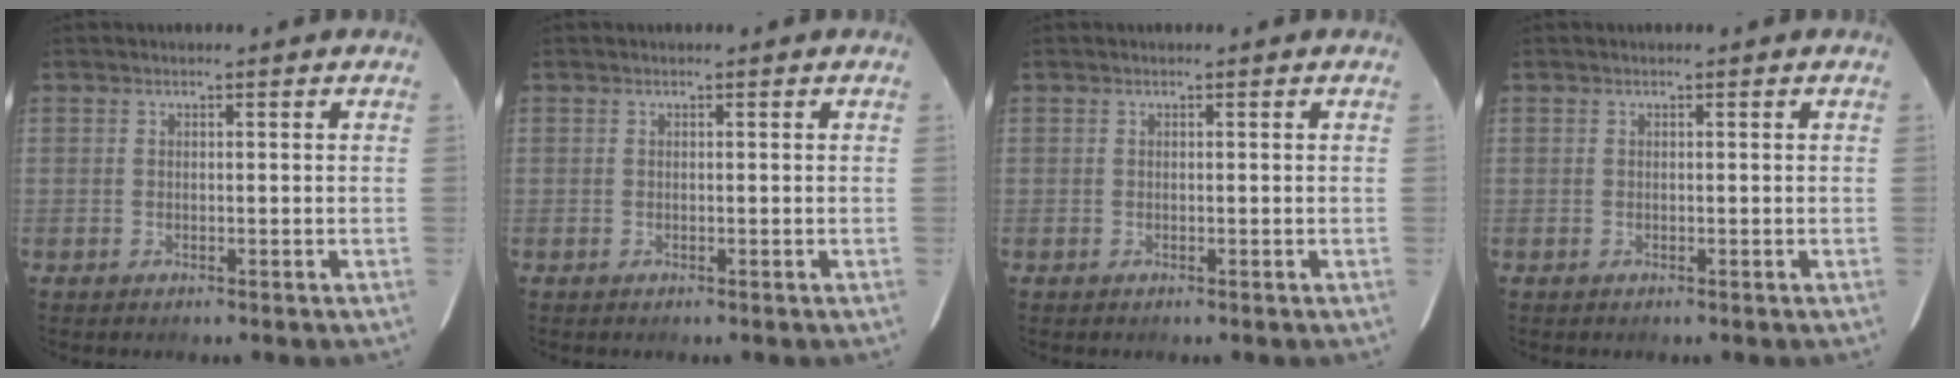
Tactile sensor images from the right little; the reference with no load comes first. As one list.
[{"total": 0.0}, {"total": 0.0}, {"total": 0.0}]